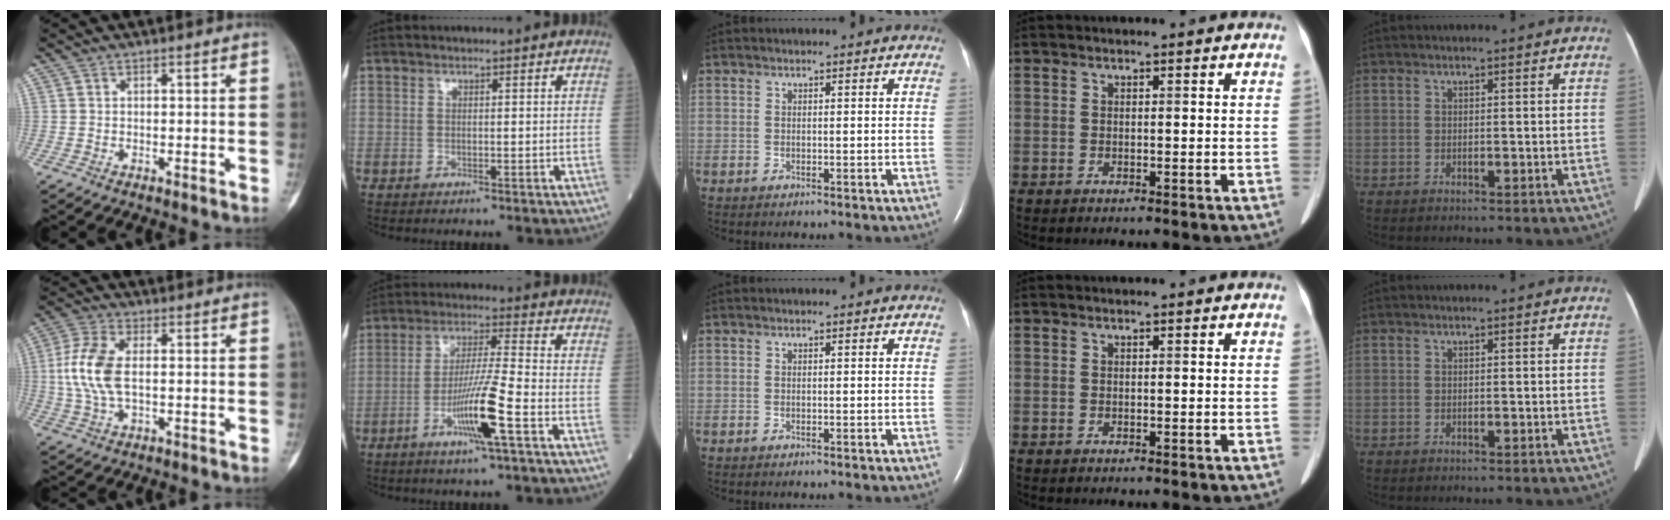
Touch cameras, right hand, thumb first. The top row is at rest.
{"thumb": {"total": 9.6, "force": [0.3, 5.0, 8.2], "torque": [-0.190, 0.009, 0.005]}, "index": {"total": 9.6, "force": [-4.0, -0.7, 8.7], "torque": [-0.169, -0.007, -0.075]}}